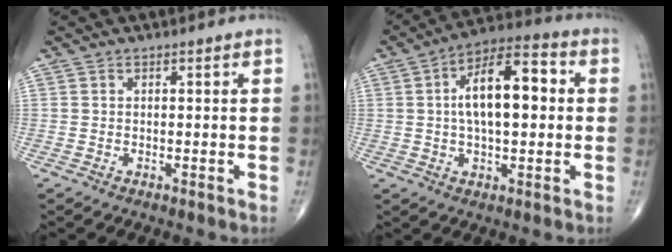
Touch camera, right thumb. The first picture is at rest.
{"total": 14.2, "force": [1.6, 6.5, 12.6], "torque": [-0.197, 0.025, 0.017]}